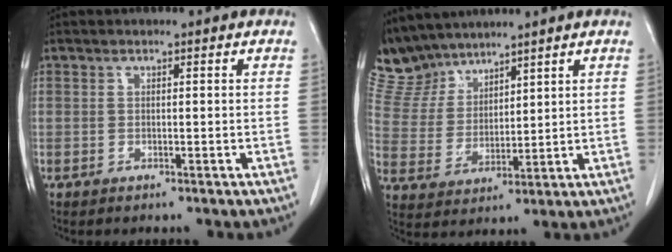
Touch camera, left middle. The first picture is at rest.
{"total": 7.7, "force": [7.3, 2.4, 0.5], "torque": [-0.026, 0.015, 0.164]}